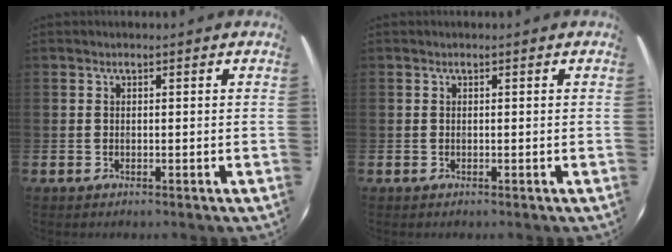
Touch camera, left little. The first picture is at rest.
{"total": 0.0}